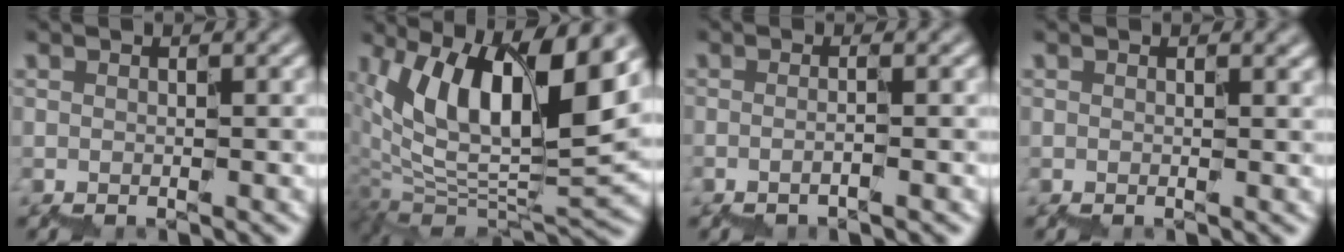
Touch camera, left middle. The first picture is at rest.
{"total": 12.0, "force": [5.7, 4.4, 9.6], "torque": [-0.171, 0.012, 0.103]}
{"total": 0.8, "force": [-0.5, 0.3, 0.5], "torque": [0.000, -0.004, -0.015]}
{"total": 0.5, "force": [0.3, 0.2, 0.4], "torque": [-0.002, 0.003, 0.003]}